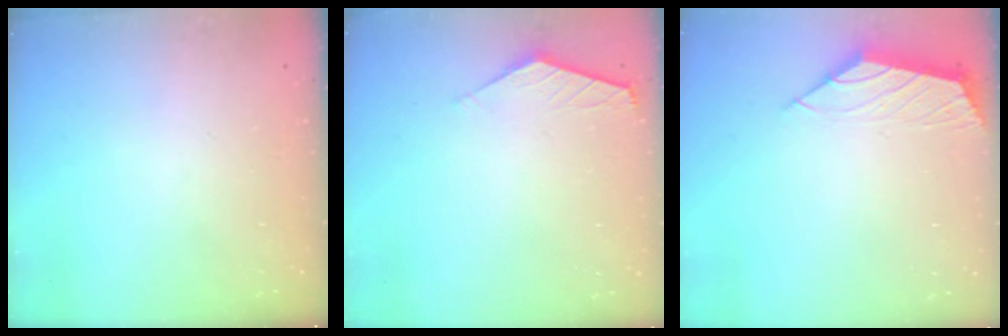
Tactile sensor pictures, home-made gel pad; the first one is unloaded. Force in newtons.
{"total": 1.3, "press": 1.3, "slide": 0.3}
{"total": 2.1, "press": 2.0, "slide": 0.5}